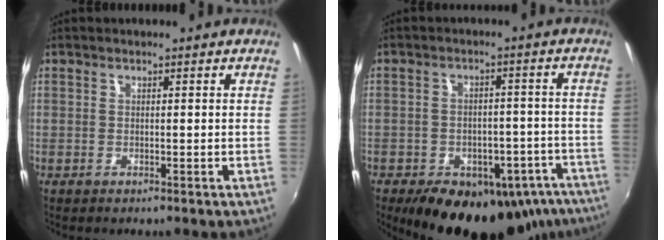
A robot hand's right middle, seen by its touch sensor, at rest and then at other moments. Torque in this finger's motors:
{"motor_torque": [1.07, -1.06, 0.37, 0.18]}